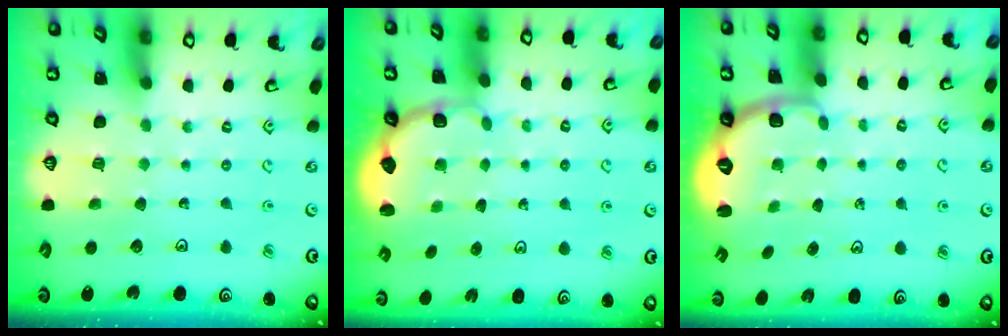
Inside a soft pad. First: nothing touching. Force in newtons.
{"total": 2.6, "press": 2.1, "slide": 1.5}
{"total": 2.7, "press": 1.6, "slide": 2.1}